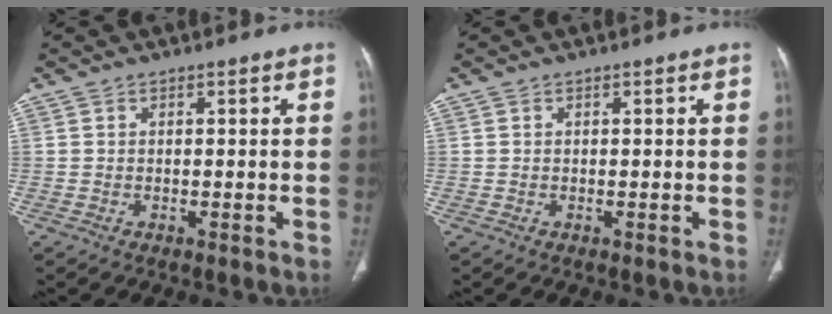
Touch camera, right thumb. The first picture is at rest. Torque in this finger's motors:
{"motor_torque": [0.02, 0.02, -0.01, 0.01, 0.01]}